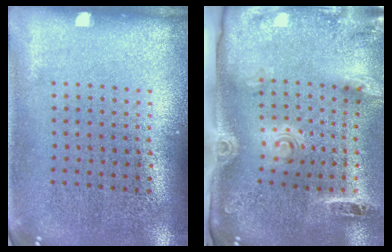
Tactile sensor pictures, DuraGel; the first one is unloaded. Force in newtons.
{"total": 3.1, "press": 2.2, "slide": 2.2}